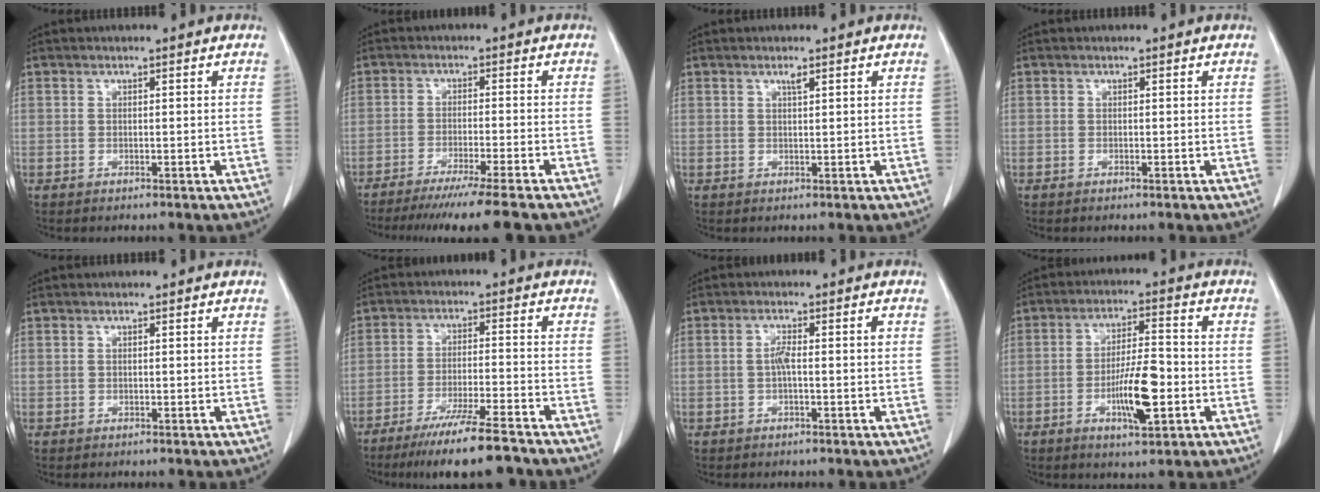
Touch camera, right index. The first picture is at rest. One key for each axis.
{"total": 11.6, "fx": -9.7, "fy": -1.5, "fz": 6.2, "tx": -0.064, "ty": -0.035, "tz": -0.145}
{"total": 1.0, "fx": 0.6, "fy": 0.0, "fz": 0.8, "tx": -0.015, "ty": -0.001, "tz": 0.012}
{"total": 0.0}
{"total": 0.0}
{"total": 11.4, "fx": -9.1, "fy": 0.2, "fz": 6.9, "tx": -0.107, "ty": -0.028, "tz": -0.145}
{"total": 2.7, "fx": -0.3, "fy": 0.3, "fz": 2.6, "tx": -0.051, "ty": 0.008, "tz": -0.003}
{"total": 8.8, "fx": -2.7, "fy": 1.8, "fz": 8.2, "tx": -0.150, "ty": 0.000, "tz": -0.044}